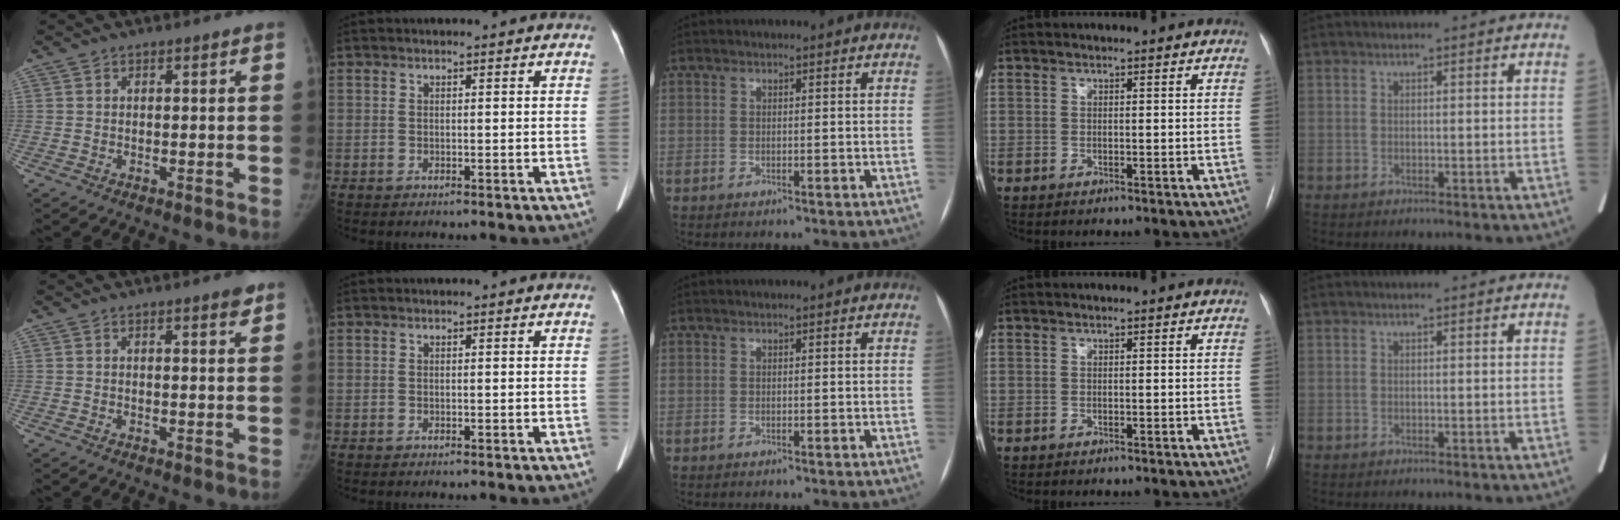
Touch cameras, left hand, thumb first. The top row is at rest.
{"thumb": {"total": 2.0, "force": [1.5, 0.2, 1.3], "torque": [-0.013, -0.009, 0.020]}, "middle": {"total": 0.8, "force": [-0.2, -0.4, -0.6], "torque": [0.013, -0.006, -0.002]}}